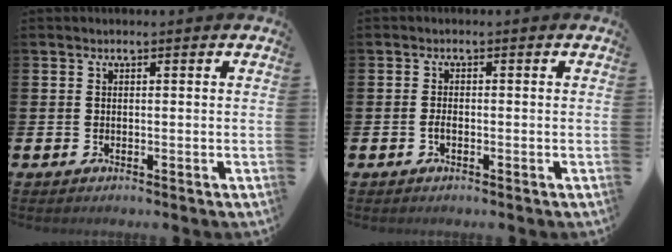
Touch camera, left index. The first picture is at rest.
{"total": 1.2, "force": [-0.6, 0.5, 0.9], "torque": [-0.023, 0.003, -0.011]}